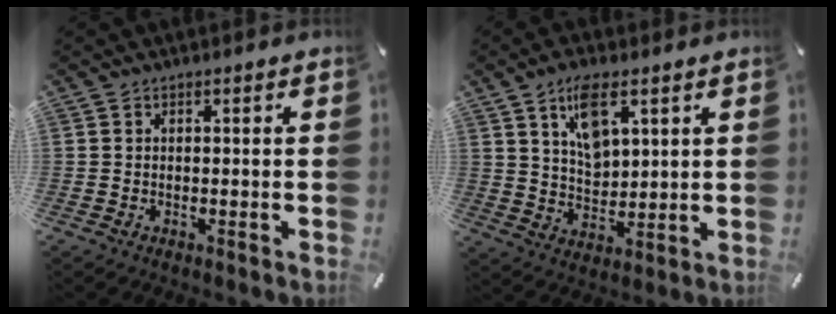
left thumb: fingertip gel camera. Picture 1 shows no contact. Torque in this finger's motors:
{"motor_torque": [0.22, -0.17, 0.41, 0.11, 0.10]}